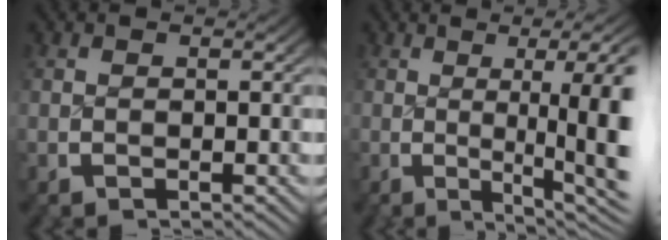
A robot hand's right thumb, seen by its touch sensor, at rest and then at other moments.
{"total": 9.8, "force": [-0.4, 3.4, 9.2], "torque": [-0.116, -0.010, -0.005]}